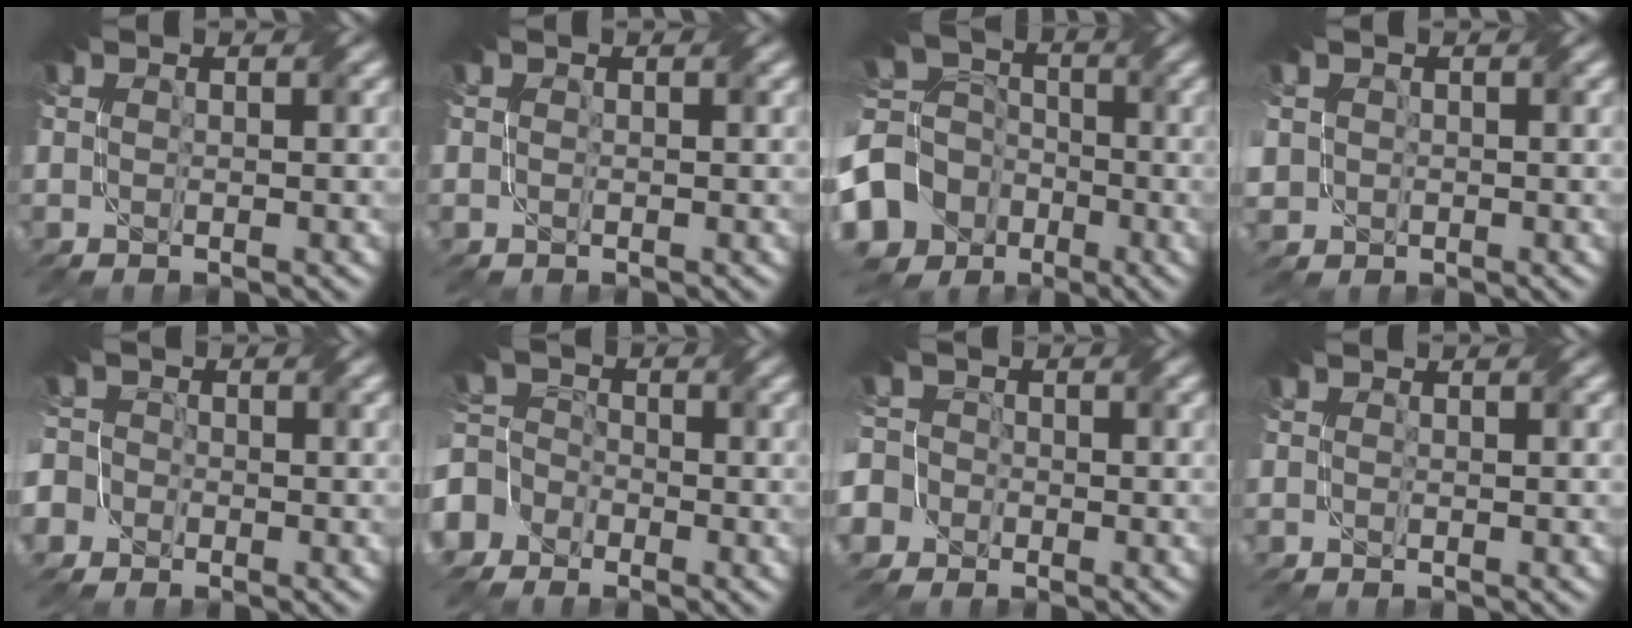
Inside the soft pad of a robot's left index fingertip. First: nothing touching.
{"total": 0.0}
{"total": 11.7, "force": [-5.6, 9.6, 3.5], "torque": [-0.102, -0.023, -0.115]}
{"total": 1.8, "force": [0.3, 1.8, 0.1], "torque": [-0.005, -0.004, 0.009]}
{"total": 5.2, "force": [-2.5, 4.3, 1.2], "torque": [-0.031, 0.006, -0.065]}
{"total": 5.2, "force": [-3.2, 4.0, 1.0], "torque": [-0.009, 0.006, -0.066]}
{"total": 6.3, "force": [-3.2, 5.2, 1.5], "torque": [-0.046, 0.000, -0.075]}
{"total": 0.0}